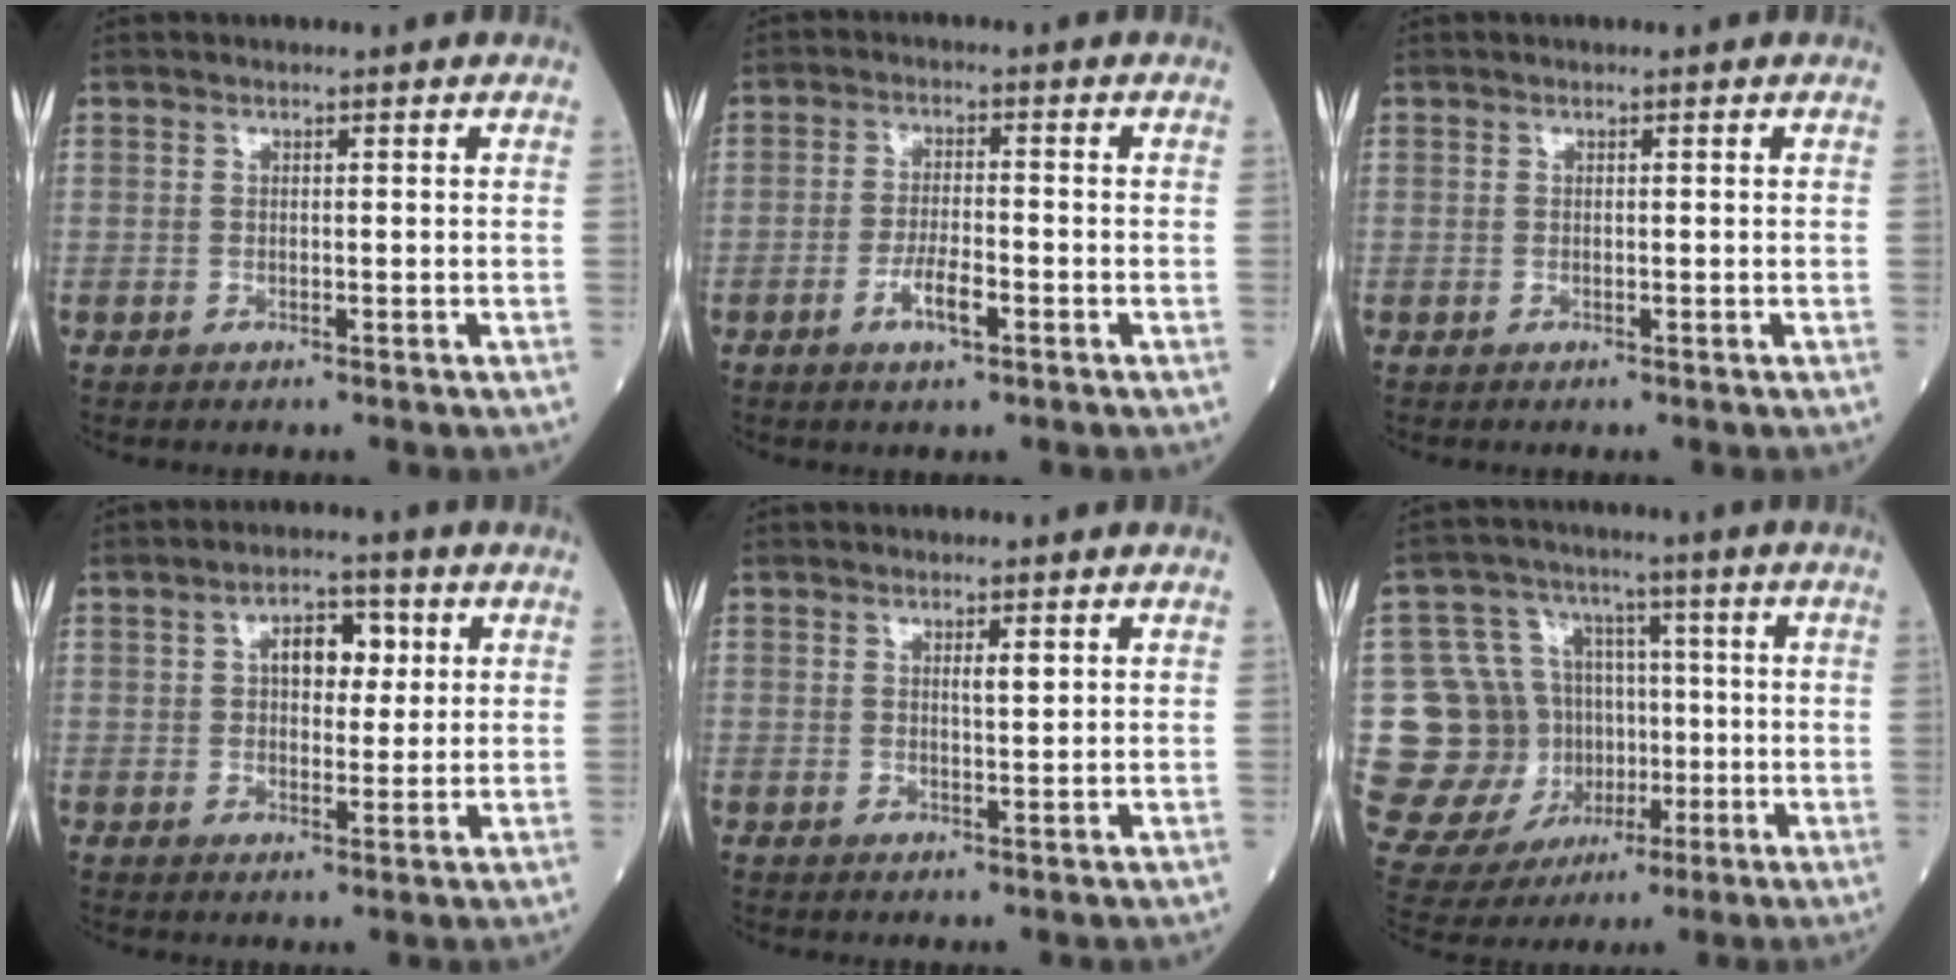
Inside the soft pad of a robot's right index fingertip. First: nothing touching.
{"total": 4.4, "force": [-2.0, 0.9, 3.8], "torque": [-0.073, 0.000, -0.037]}
{"total": 0.0}
{"total": 6.0, "force": [1.6, 3.3, 4.7], "torque": [-0.069, 0.018, 0.024]}
{"total": 1.6, "force": [0.7, 0.3, 1.5], "torque": [-0.024, -0.003, 0.009]}
{"total": 17.1, "force": [-1.7, 14.3, 9.2], "torque": [-0.188, 0.050, 0.004]}